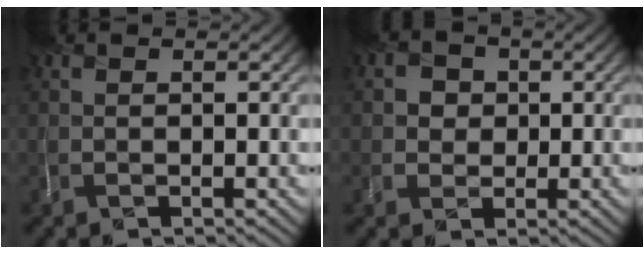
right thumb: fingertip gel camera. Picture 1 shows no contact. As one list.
[{"total": 2.7, "force": [0.4, 2.7, 0.1], "torque": [0.000, -0.005, 0.007]}]